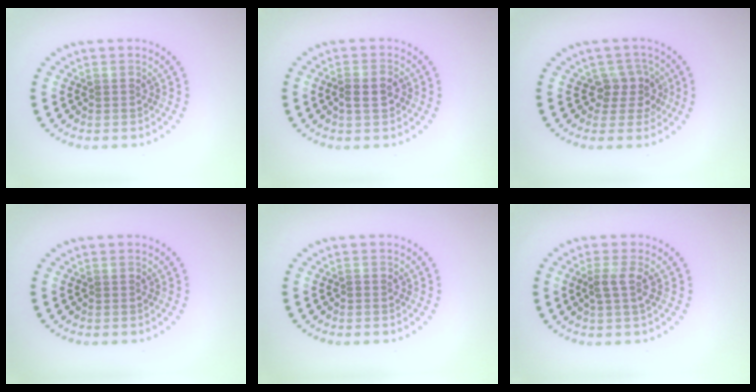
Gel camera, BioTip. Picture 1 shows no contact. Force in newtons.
{"total": 2.3, "press": 2.2, "slide": 0.5}
{"total": 2.6, "press": 2.0, "slide": 1.6}
{"total": 0.0}
{"total": 0.5, "press": 0.4, "slide": 0.4}
{"total": 1.8, "press": 1.4, "slide": 1.1}